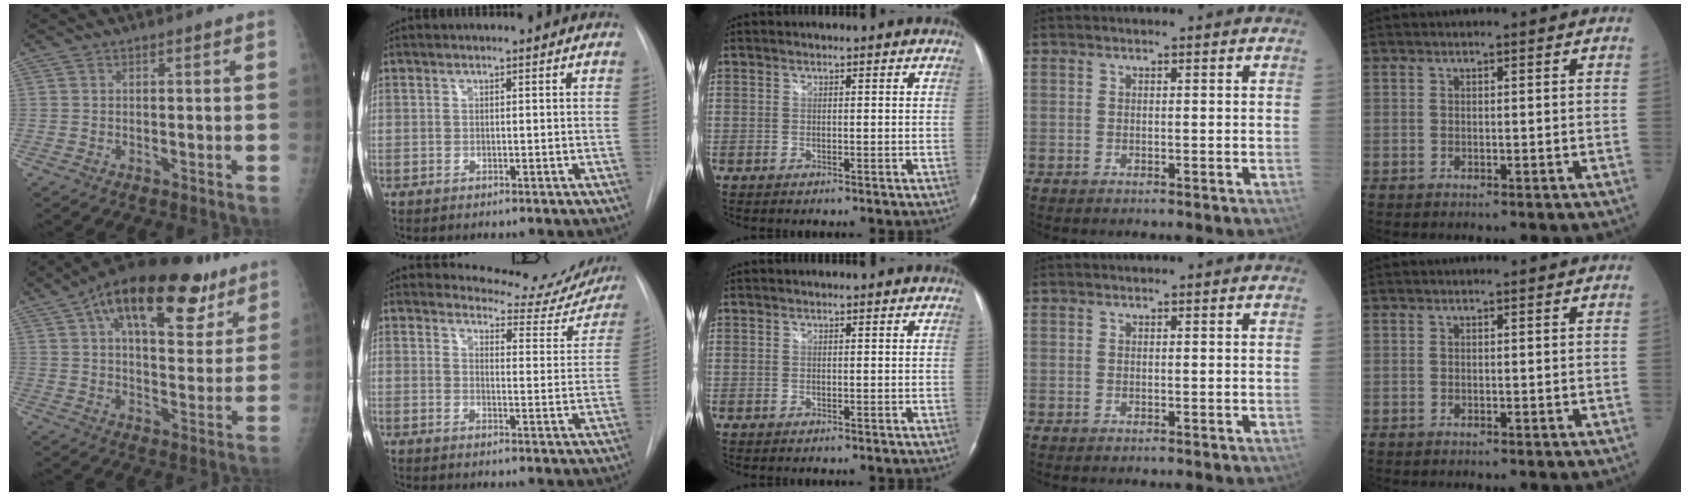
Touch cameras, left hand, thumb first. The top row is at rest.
{"thumb": {"total": 23.7, "force": [12.7, 11.1, 16.8], "torque": [-0.230, -0.006, 0.192]}, "index": {"total": 12.0, "force": [11.6, 3.0, 0.4], "torque": [0.017, -0.060, 0.114]}}